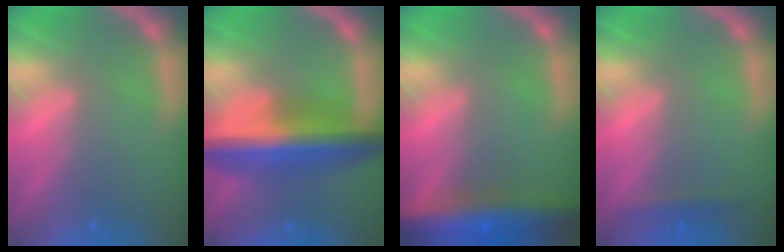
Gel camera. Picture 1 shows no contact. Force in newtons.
{"total": 8.5}
{"total": 10.0}
{"total": 1.4}